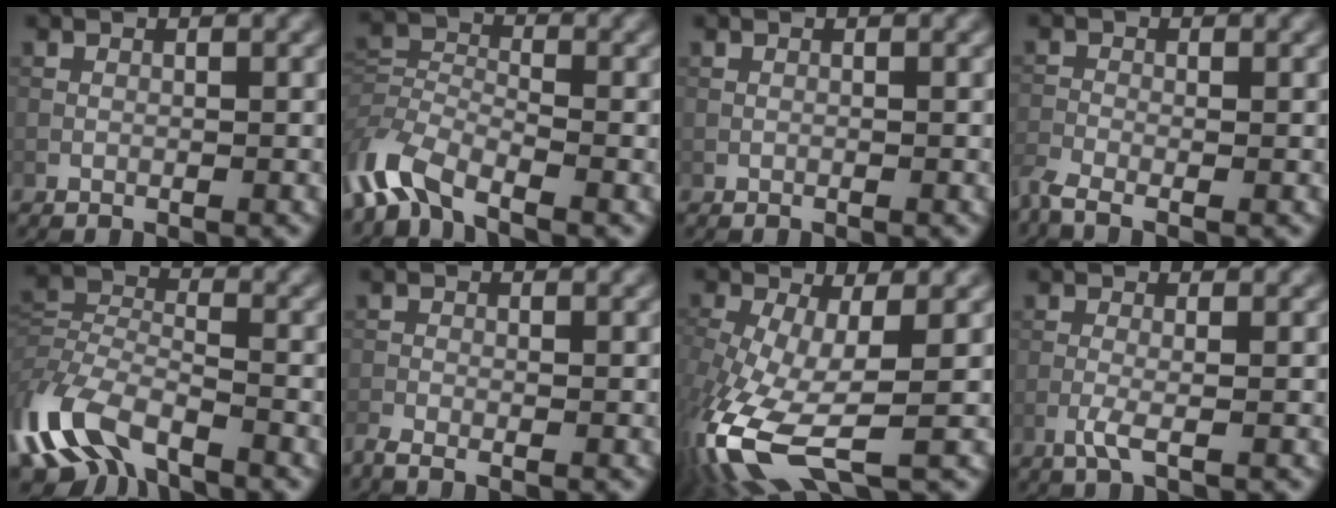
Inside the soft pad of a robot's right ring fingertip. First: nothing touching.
{"total": 6.2, "force": [-4.3, 2.8, 3.4], "torque": [-0.073, -0.004, -0.100]}
{"total": 0.0}
{"total": 2.7, "force": [-2.1, 0.7, 1.5], "torque": [-0.041, -0.016, -0.056]}
{"total": 9.5, "force": [-5.8, 4.9, 5.8], "torque": [-0.125, -0.012, -0.120]}
{"total": 1.6, "force": [-1.4, 0.3, 0.8], "torque": [-0.020, -0.011, -0.035]}
{"total": 10.8, "force": [-3.6, 4.7, 9.0], "torque": [-0.228, -0.033, -0.061]}
{"total": 1.8, "force": [-0.6, 0.4, 1.6], "torque": [-0.034, 0.003, -0.020]}